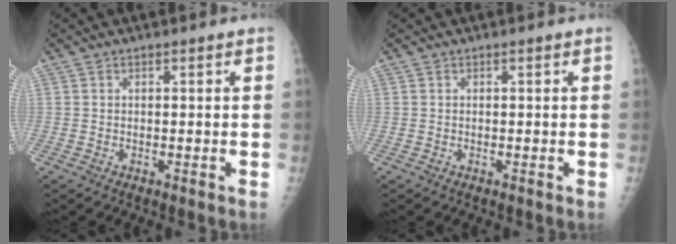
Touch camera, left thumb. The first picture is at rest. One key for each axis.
{"total": 0.0}